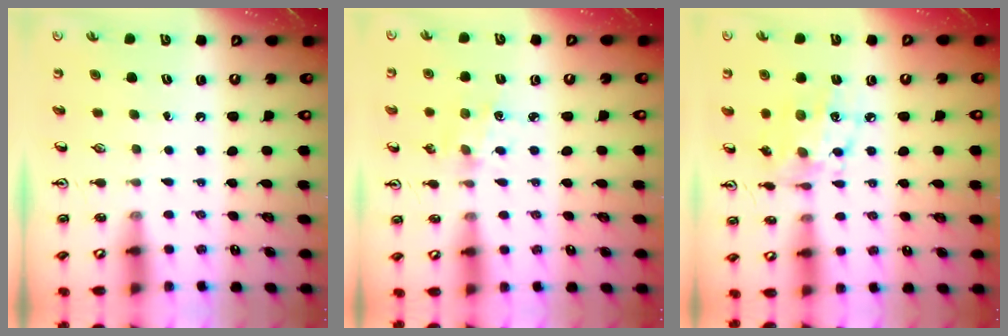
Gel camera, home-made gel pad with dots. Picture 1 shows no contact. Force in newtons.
{"total": 2.9, "press": 2.9, "slide": 0.3}
{"total": 11.0, "press": 11.0, "slide": 0.6}